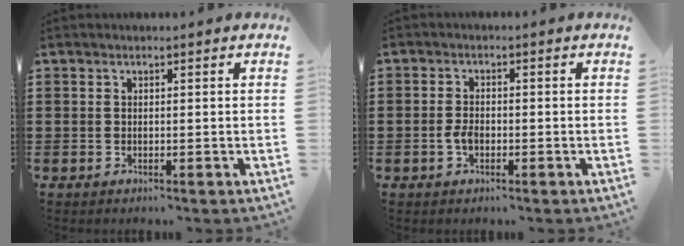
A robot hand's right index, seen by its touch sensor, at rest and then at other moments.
{"total": 3.2, "force": [-1.1, 1.7, 2.5], "torque": [-0.068, -0.005, -0.027]}